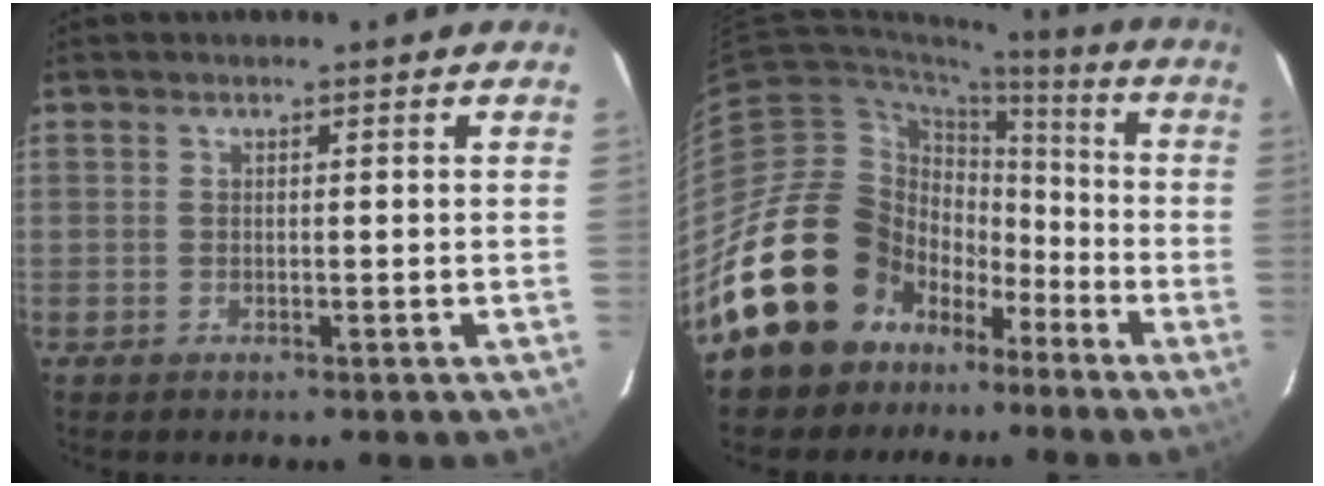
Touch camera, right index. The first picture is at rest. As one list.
[{"total": 20.5, "force": [-11.4, 15.7, 6.6], "torque": [-0.163, 0.057, -0.181]}]